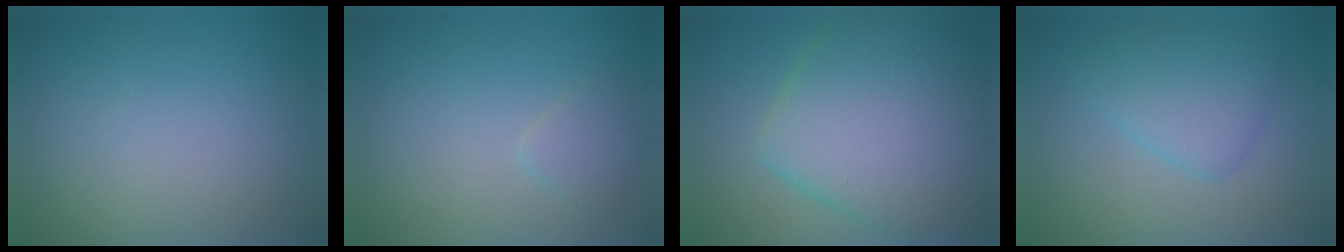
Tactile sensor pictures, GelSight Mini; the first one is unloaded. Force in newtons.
{"total": 1.5, "press": 1.5, "slide": 0.1}
{"total": 11.2, "press": 11.2, "slide": 0.4}
{"total": 3.9, "press": 3.9, "slide": 0.1}